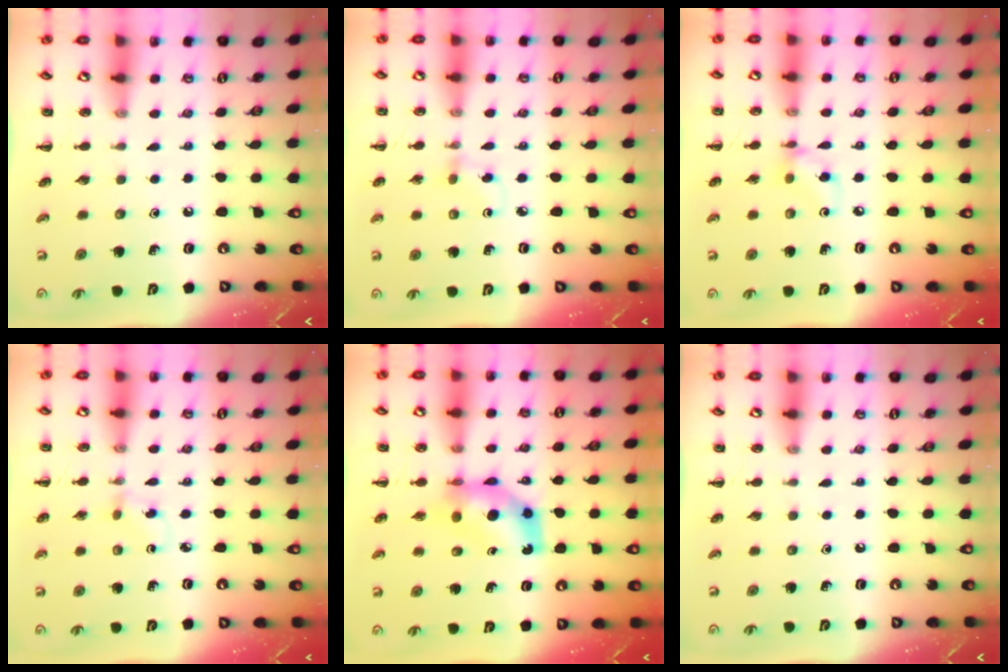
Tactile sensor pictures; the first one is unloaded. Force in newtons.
{"total": 3.0, "press": 2.8, "slide": 1.2}
{"total": 4.7, "press": 4.6, "slide": 0.5}
{"total": 1.7, "press": 1.5, "slide": 0.9}
{"total": 8.0, "press": 7.9, "slide": 1.5}
{"total": 0.0}